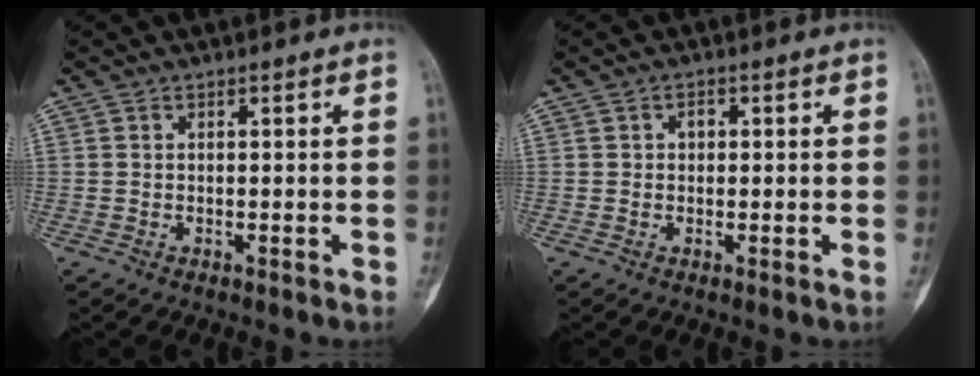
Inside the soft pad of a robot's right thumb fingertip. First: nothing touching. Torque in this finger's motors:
{"motor_torque": [-0.36, 0.36, 0.11, -0.09, -0.03]}